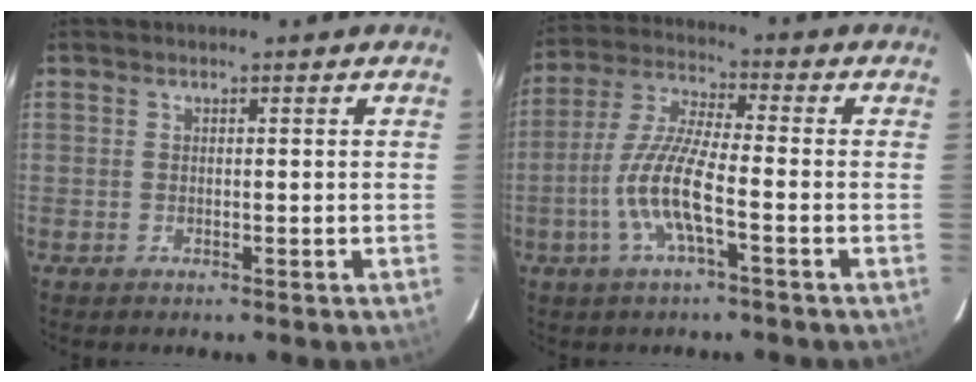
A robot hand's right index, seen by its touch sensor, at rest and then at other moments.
{"total": 10.3, "force": [-3.6, 1.6, 9.6], "torque": [-0.209, -0.003, -0.070]}